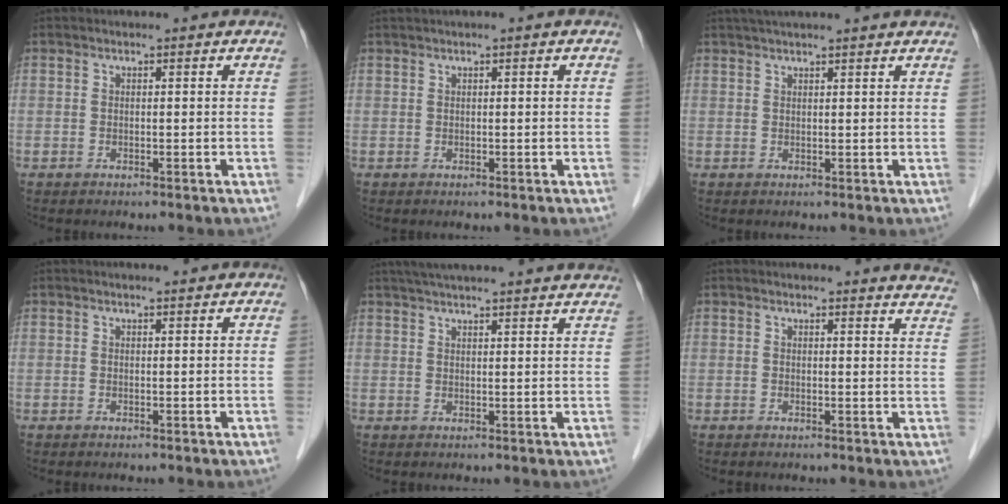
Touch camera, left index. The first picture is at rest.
{"total": 0.9, "force": [0.4, -0.1, 0.8], "torque": [-0.019, 0.011, 0.011]}
{"total": 8.8, "force": [7.6, -0.3, 4.3], "torque": [-0.065, 0.038, 0.096]}
{"total": 1.3, "force": [1.2, 0.0, 0.5], "torque": [-0.008, 0.007, 0.020]}
{"total": 17.9, "force": [16.2, 0.8, 7.7], "torque": [-0.123, 0.032, 0.209]}
{"total": 8.8, "force": [8.7, 0.6, 1.1], "torque": [0.015, -0.045, 0.059]}